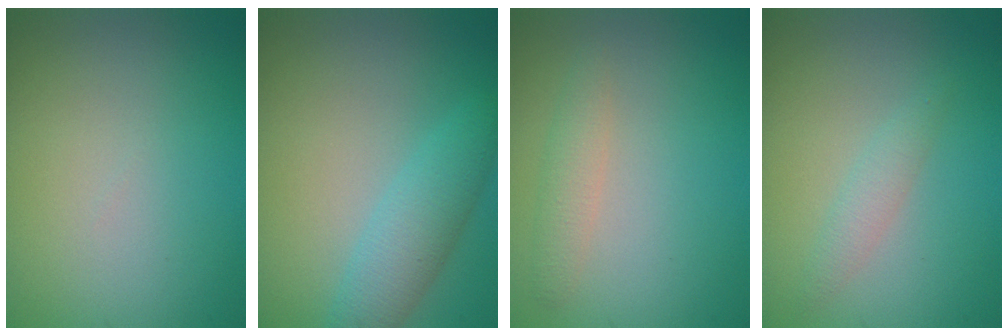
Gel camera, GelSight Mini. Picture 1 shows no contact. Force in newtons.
{"total": 3.5, "press": 3.5, "slide": 0.2}
{"total": 1.6, "press": 1.6, "slide": 0.0}
{"total": 1.3, "press": 1.3, "slide": 0.0}